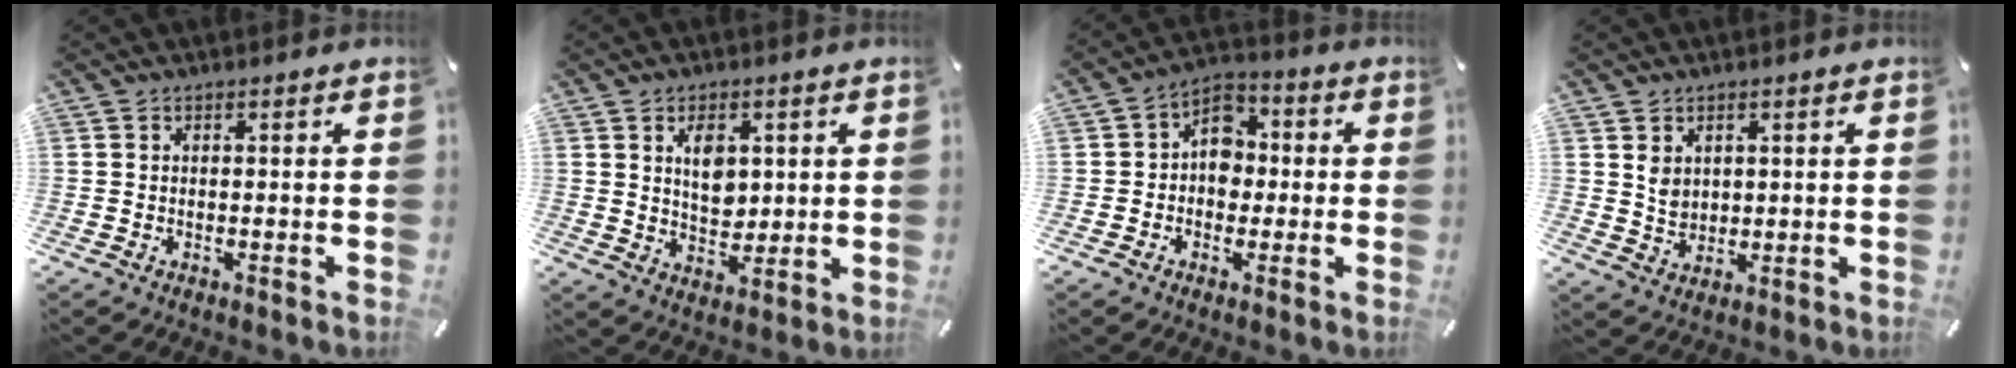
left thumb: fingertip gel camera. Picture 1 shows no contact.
{"total": 6.7, "force": [2.1, 4.8, 4.2], "torque": [-0.062, -0.001, 0.032]}
{"total": 7.6, "force": [-0.4, 6.4, 4.1], "torque": [-0.068, 0.019, -0.006]}
{"total": 4.2, "force": [1.6, 3.5, 1.6], "torque": [-0.020, -0.004, 0.028]}